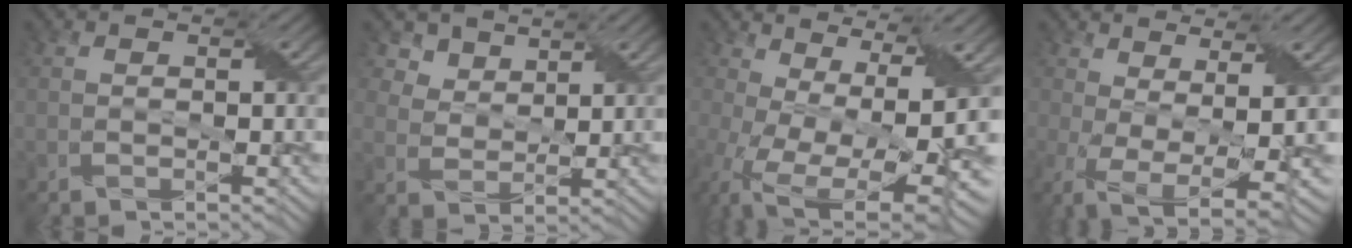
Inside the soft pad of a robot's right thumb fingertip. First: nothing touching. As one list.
[{"total": 4.2, "force": [3.3, 2.4, 0.9], "torque": [-0.041, -0.014, 0.083]}, {"total": 15.6, "force": [-2.6, 7.4, 13.5], "torque": [-0.240, -0.047, 0.005]}, {"total": 8.8, "force": [-1.6, 3.3, 8.0], "torque": [-0.173, -0.020, -0.020]}]